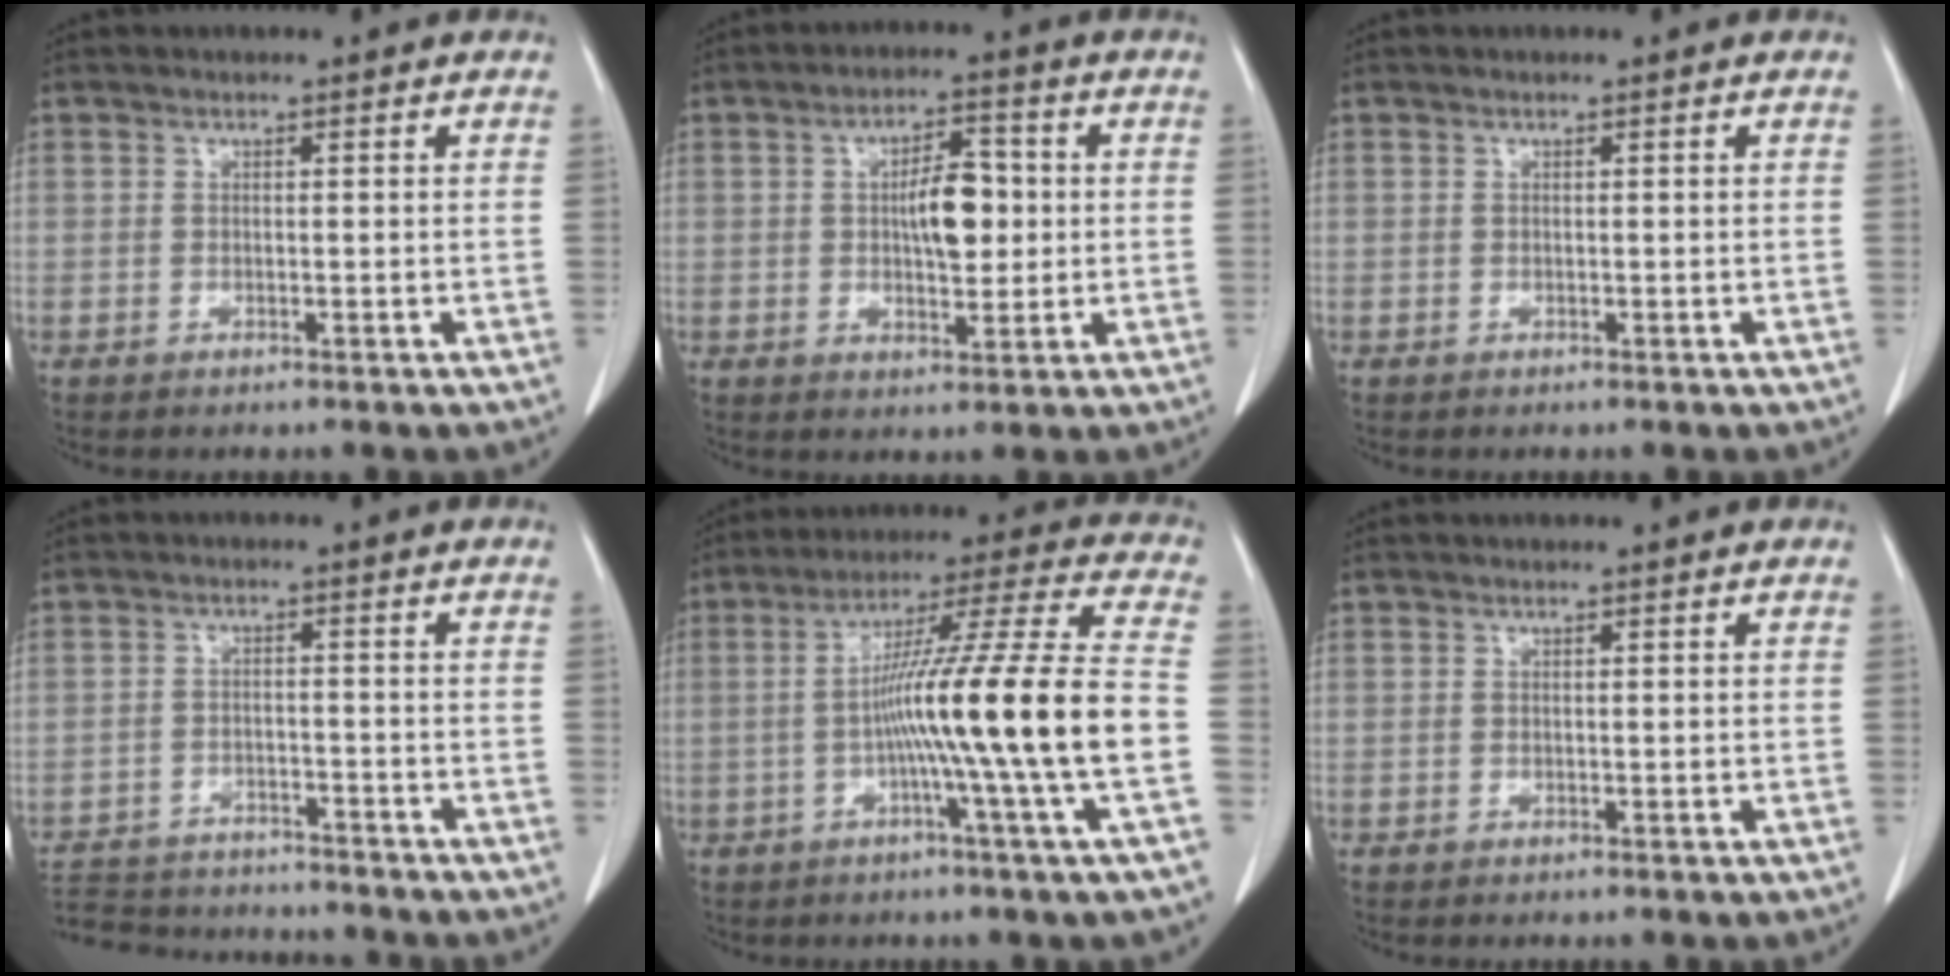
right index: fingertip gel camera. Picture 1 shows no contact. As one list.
[{"total": 7.0, "force": [0.4, 2.7, 6.5], "torque": [-0.108, 0.010, 0.008]}, {"total": 0.0}, {"total": 13.9, "force": [-12.9, 3.5, 3.7], "torque": [-0.078, 0.005, -0.185]}, {"total": 17.4, "force": [-3.4, -2.5, 16.8], "torque": [-0.274, 0.004, -0.067]}, {"total": 0.0}]